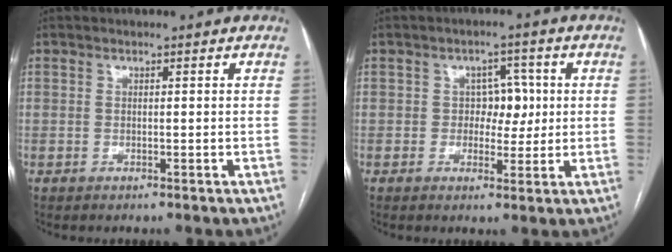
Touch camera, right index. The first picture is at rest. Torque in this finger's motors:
{"motor_torque": [0.60, 0.20, 0.03, 0.01]}